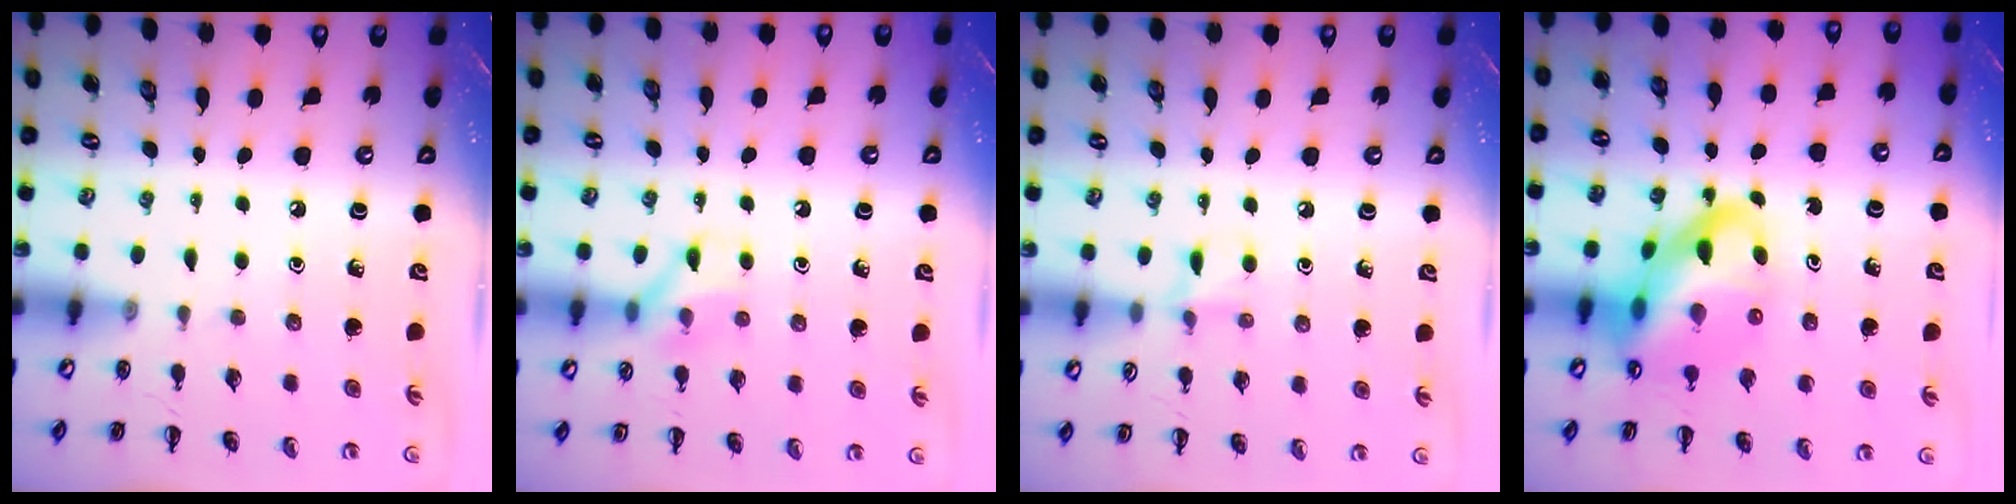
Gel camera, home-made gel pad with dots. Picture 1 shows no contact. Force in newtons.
{"total": 8.1, "press": 8.1, "slide": 0.7}
{"total": 6.1, "press": 5.8, "slide": 1.9}
{"total": 15.8, "press": 15.2, "slide": 4.1}